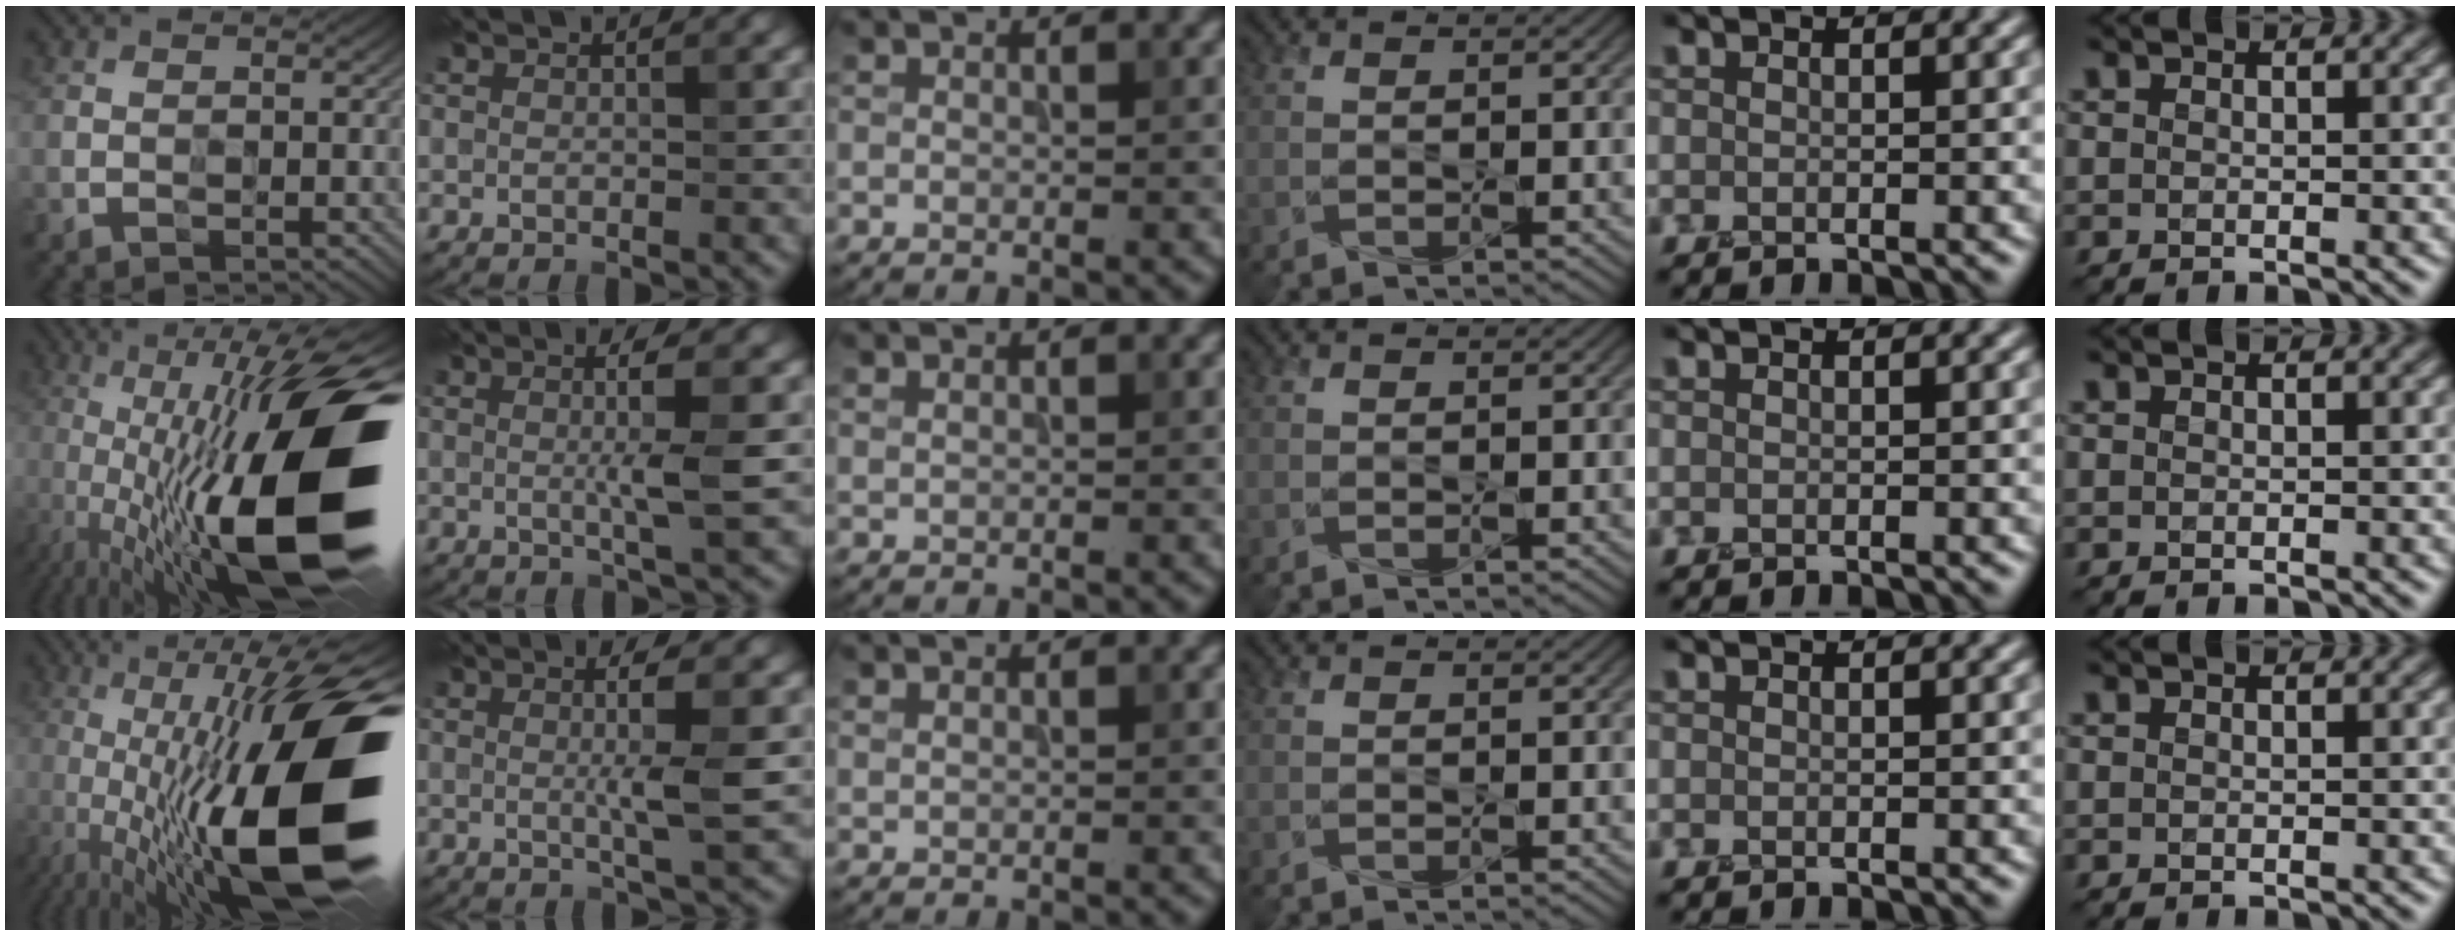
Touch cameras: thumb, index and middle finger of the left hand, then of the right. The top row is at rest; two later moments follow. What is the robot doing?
{"motion": "press", "object": "grip strengthener"}